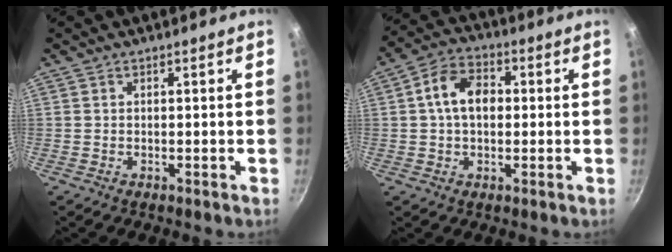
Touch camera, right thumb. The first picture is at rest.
{"total": 9.4, "force": [0.9, 6.4, 6.8], "torque": [-0.097, 0.023, 0.002]}